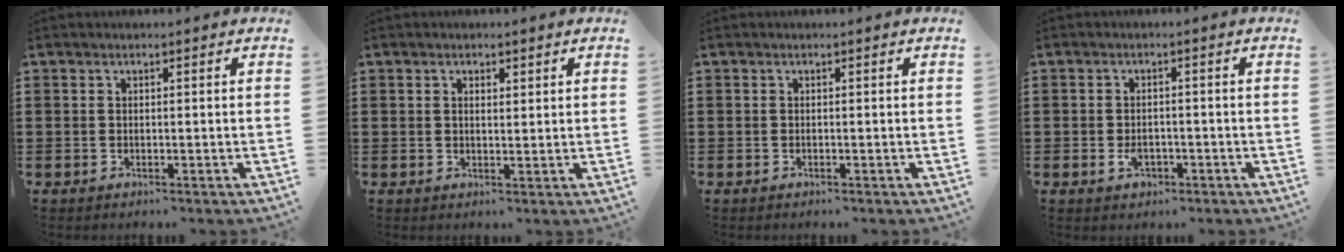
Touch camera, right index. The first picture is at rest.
{"total": 1.1, "force": [0.8, 0.6, 0.6], "torque": [-0.013, 0.005, 0.014]}
{"total": 0.0}
{"total": 2.2, "force": [-0.9, 1.3, 1.6], "torque": [-0.032, -0.003, -0.016]}